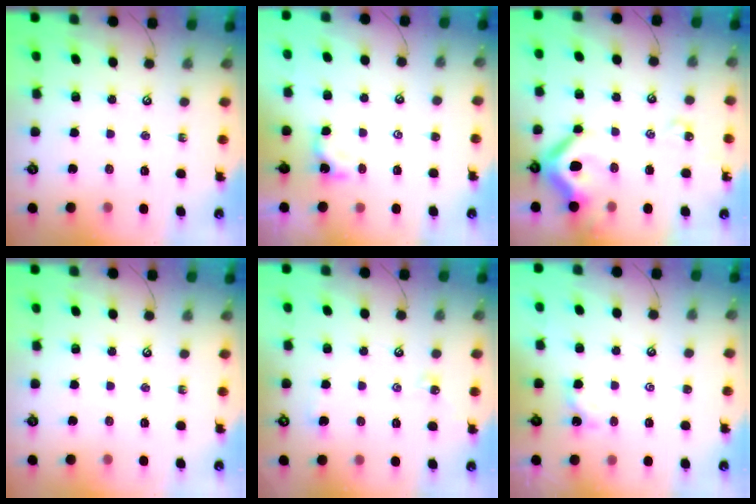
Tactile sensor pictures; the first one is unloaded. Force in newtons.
{"total": 0.8, "press": 0.8, "slide": 0.1}
{"total": 12.0, "press": 11.9, "slide": 1.3}
{"total": 0.0}
{"total": 2.6, "press": 2.6, "slide": 0.5}
{"total": 0.0}